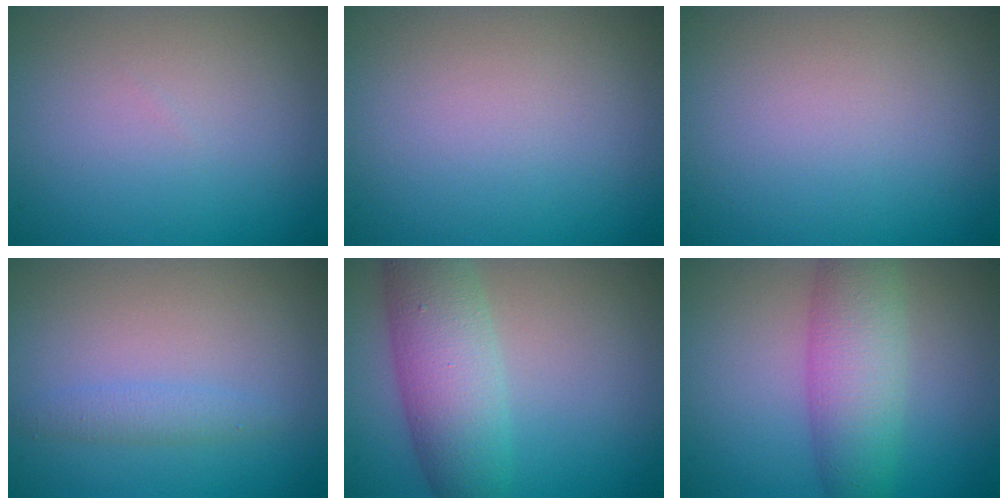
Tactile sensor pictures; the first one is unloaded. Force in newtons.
{"total": 0.0}
{"total": 0.0}
{"total": 1.5, "press": 1.4, "slide": 0.1}
{"total": 6.8, "press": 6.8, "slide": 0.2}
{"total": 5.5, "press": 5.5, "slide": 0.1}